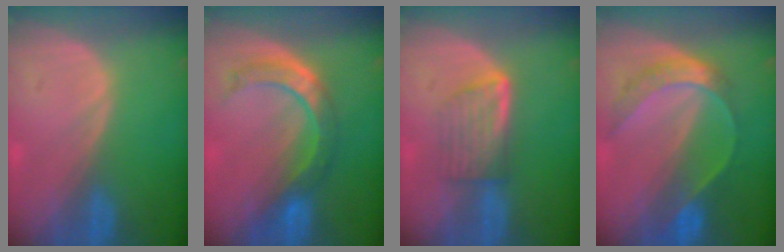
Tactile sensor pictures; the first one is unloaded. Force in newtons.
{"total": 7.2, "press": 6.9, "slide": 2.2}
{"total": 5.7, "press": 5.3, "slide": 2.3}
{"total": 7.5, "press": 6.3, "slide": 4.1}